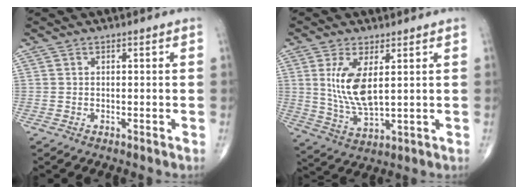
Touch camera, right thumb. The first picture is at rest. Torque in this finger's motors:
{"motor_torque": [0.67, 2.64, 0.65, -0.59, 0.50]}